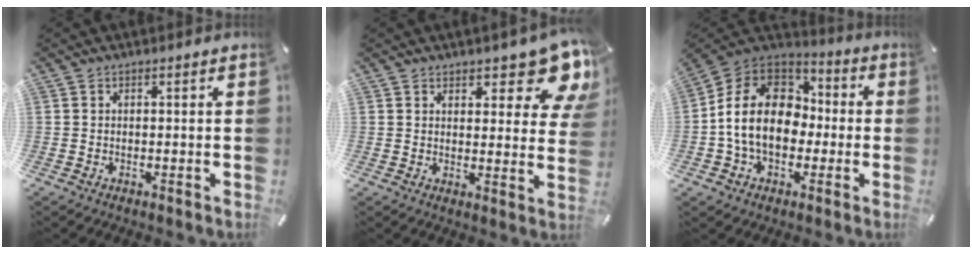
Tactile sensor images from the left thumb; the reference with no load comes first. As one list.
[{"total": 11.0, "force": [8.4, 4.3, 5.8], "torque": [-0.054, -0.069, 0.145]}, {"total": 16.2, "force": [-2.0, 12.7, 9.9], "torque": [-0.214, 0.026, -0.034]}]